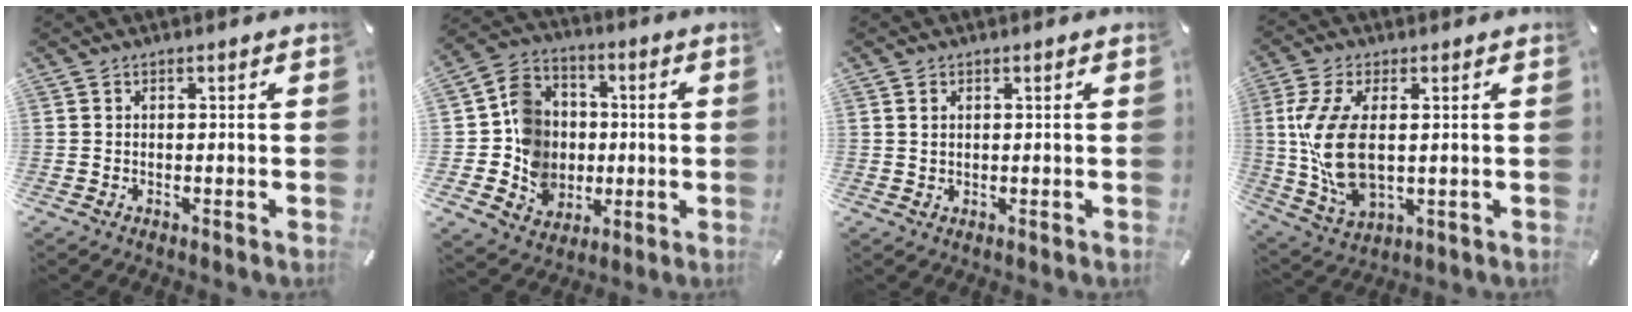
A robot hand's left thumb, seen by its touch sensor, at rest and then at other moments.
{"total": 13.0, "force": [-1.3, 12.3, 4.3], "torque": [-0.086, 0.023, -0.011]}
{"total": 1.3, "force": [0.4, 1.0, 0.6], "torque": [-0.007, 0.001, 0.006]}
{"total": 12.1, "force": [1.0, 6.6, 10.2], "torque": [-0.233, -0.011, 0.021]}